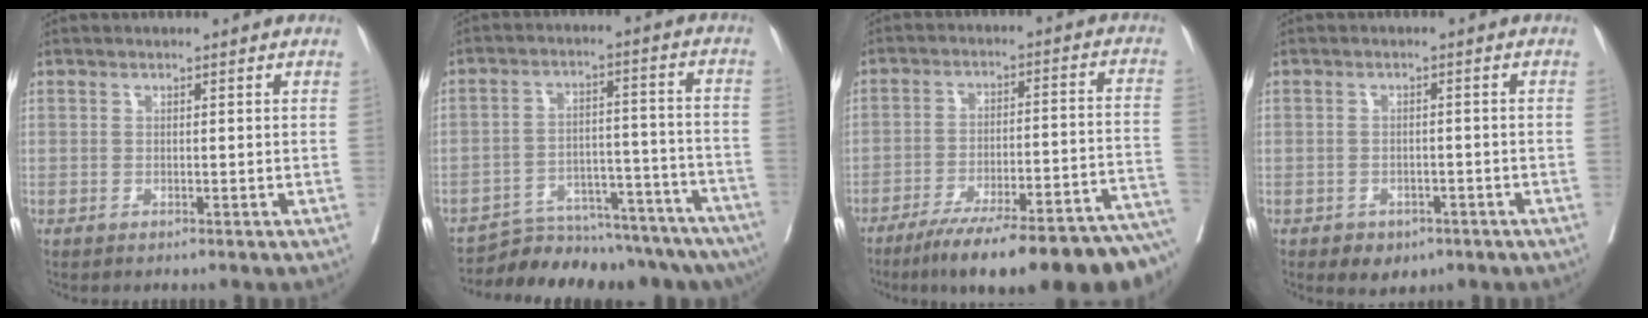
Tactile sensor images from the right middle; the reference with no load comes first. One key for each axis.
{"total": 18.6, "fx": -17.1, "fy": 3.3, "fz": 6.4, "tx": -0.052, "ty": 0.020, "tz": -0.238}
{"total": 24.9, "fx": -20.5, "fy": 1.8, "fz": 13.9, "tx": -0.119, "ty": -0.004, "tz": -0.283}
{"total": 4.4, "fx": -2.8, "fy": 3.0, "fz": 1.6, "tx": -0.018, "ty": 0.006, "tz": -0.028}